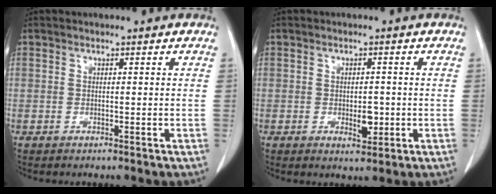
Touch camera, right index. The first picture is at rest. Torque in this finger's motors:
{"motor_torque": [0.14, 0.09, 0.09, 0.02]}